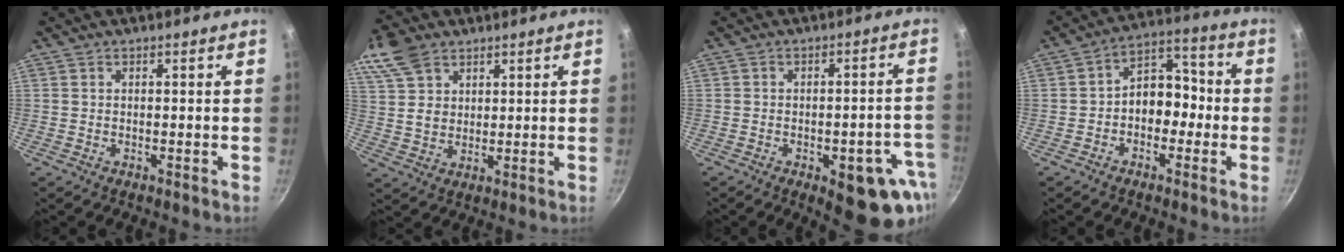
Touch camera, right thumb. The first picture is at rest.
{"total": 10.4, "force": [5.9, 7.0, 4.9], "torque": [-0.081, -0.010, 0.116]}
{"total": 13.8, "force": [-5.7, 6.1, 11.0], "torque": [-0.079, 0.022, -0.067]}
{"total": 9.0, "force": [-1.8, 6.6, 5.8], "torque": [-0.031, 0.048, -0.042]}